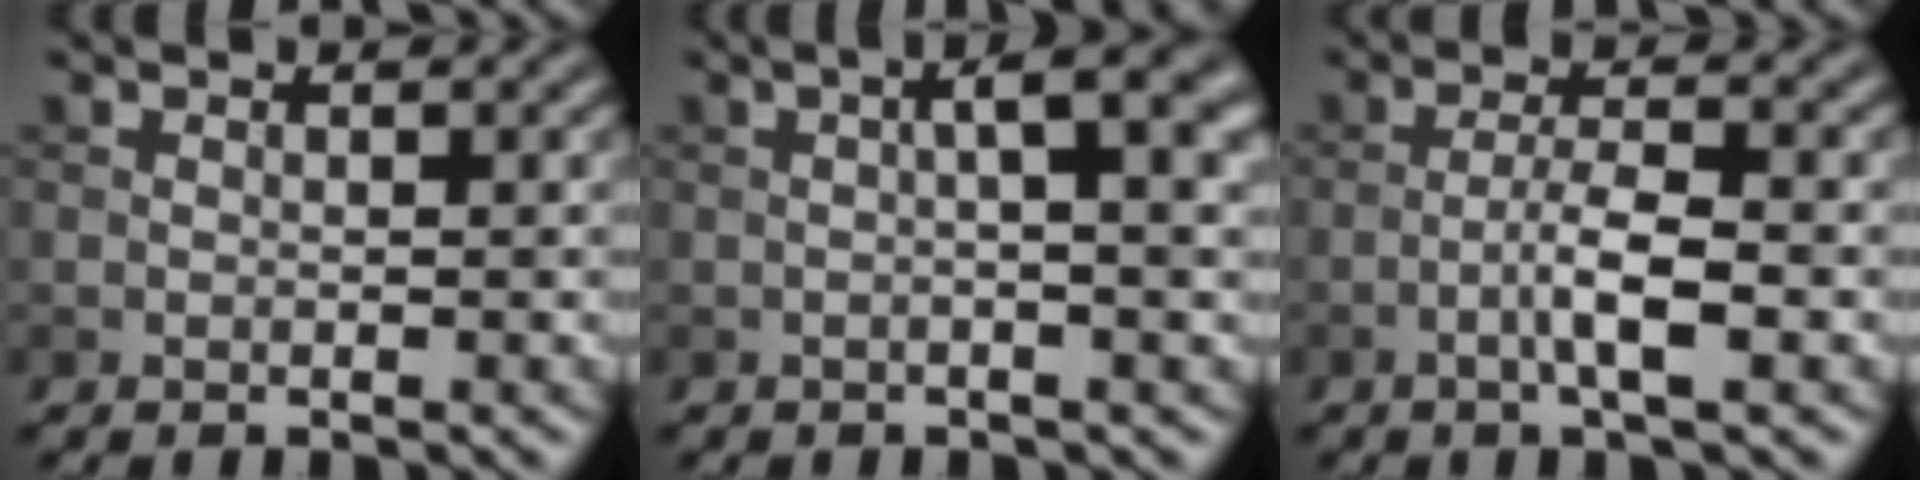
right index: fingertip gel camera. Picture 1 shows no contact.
{"total": 6.1, "force": [1.0, 1.4, 5.8], "torque": [-0.079, 0.016, 0.009]}
{"total": 3.8, "force": [-1.4, 0.6, 3.5], "torque": [-0.064, 0.009, -0.030]}